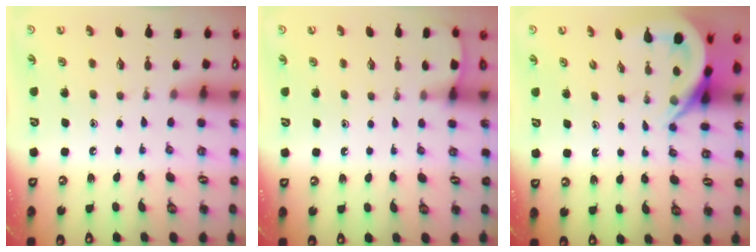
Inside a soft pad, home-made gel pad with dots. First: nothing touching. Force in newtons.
{"total": 2.2, "press": 2.2, "slide": 0.2}
{"total": 5.7, "press": 5.6, "slide": 0.7}